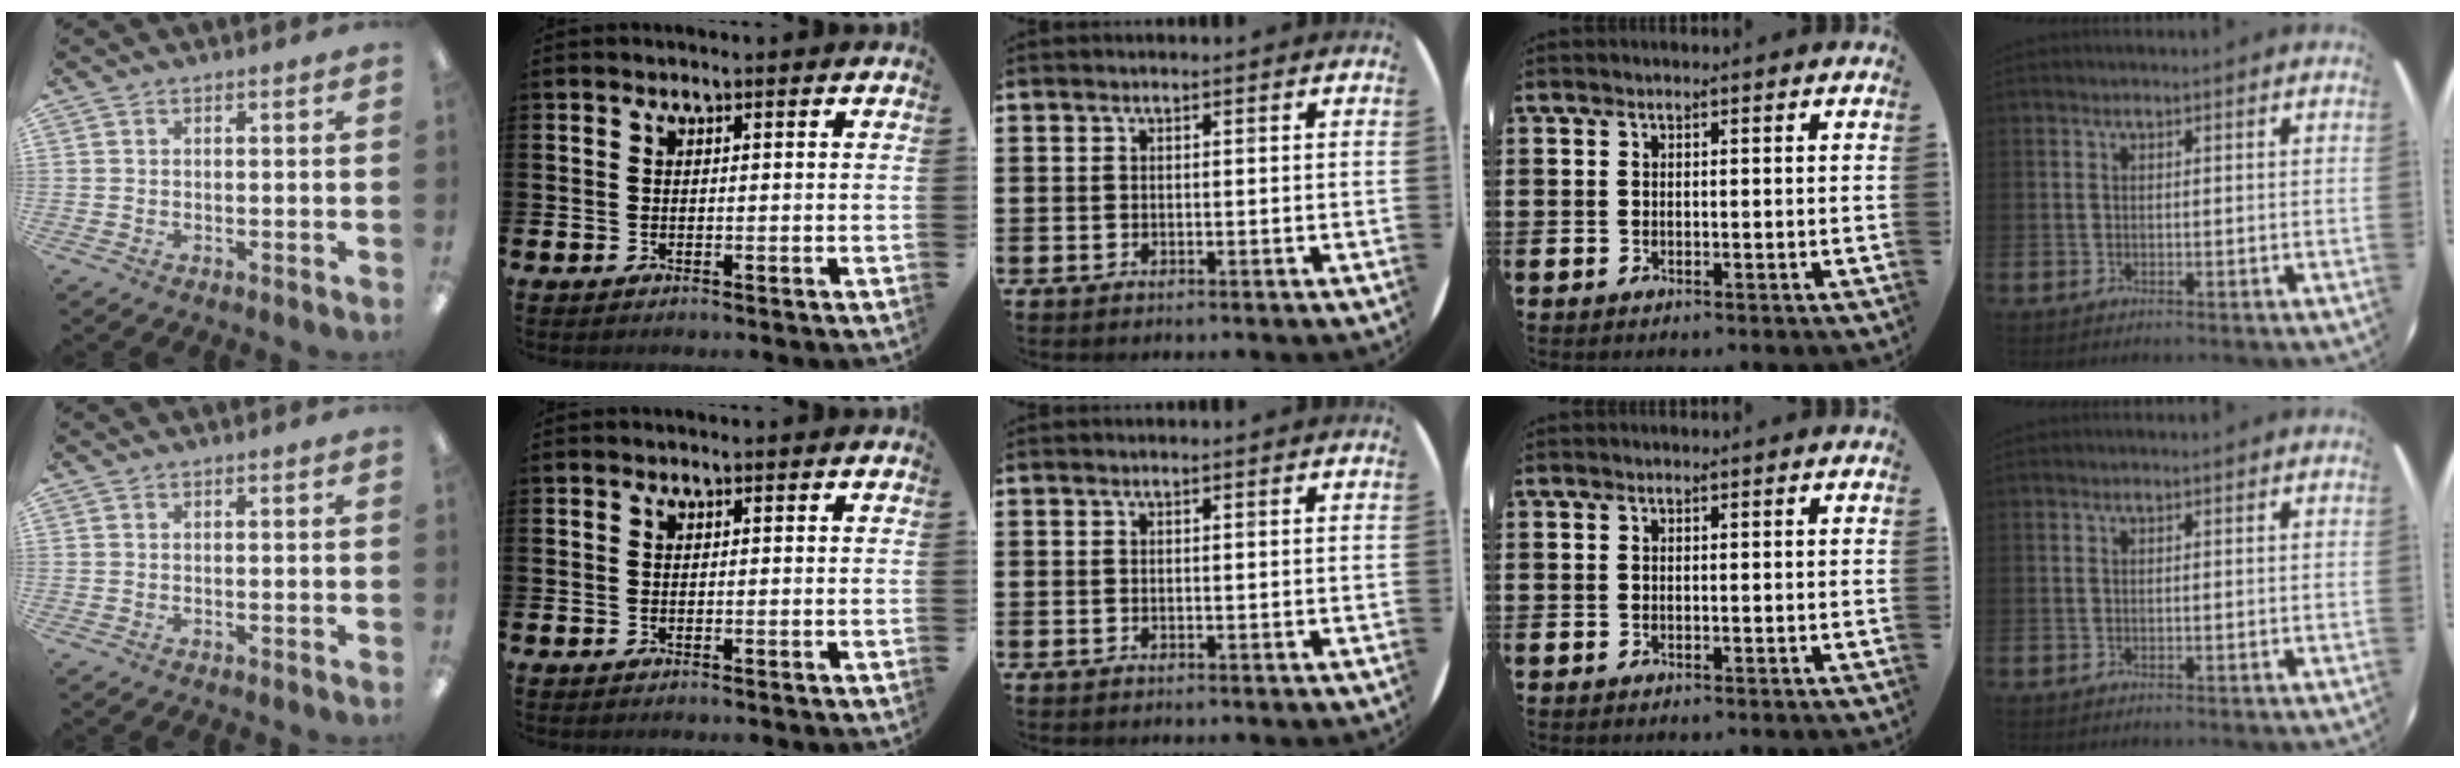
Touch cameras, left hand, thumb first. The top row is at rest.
{}